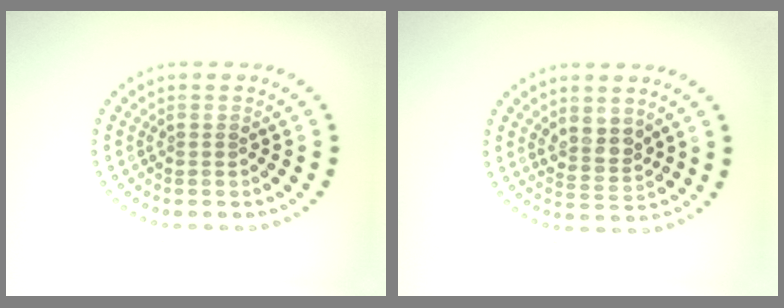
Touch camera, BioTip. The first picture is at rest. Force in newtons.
{"total": 2.5, "press": 2.2, "slide": 1.2}